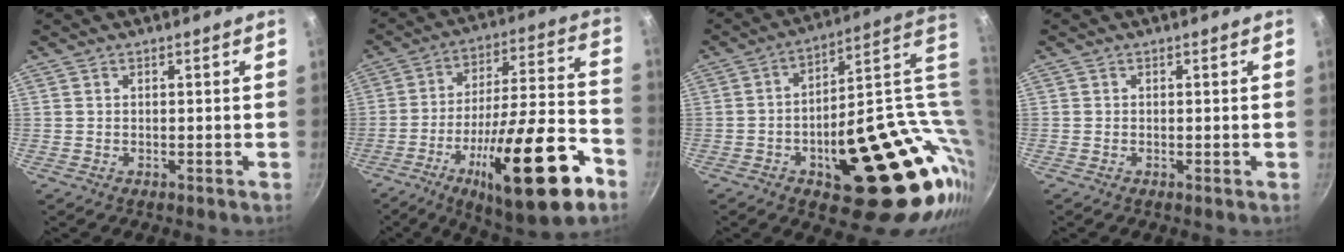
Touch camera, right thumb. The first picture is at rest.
{"total": 25.8, "force": [-12.1, 7.2, 21.7], "torque": [-0.314, 0.049, -0.188]}
{"total": 31.6, "force": [1.9, 15.2, 27.6], "torque": [-0.326, 0.002, 0.057]}
{"total": 0.0}